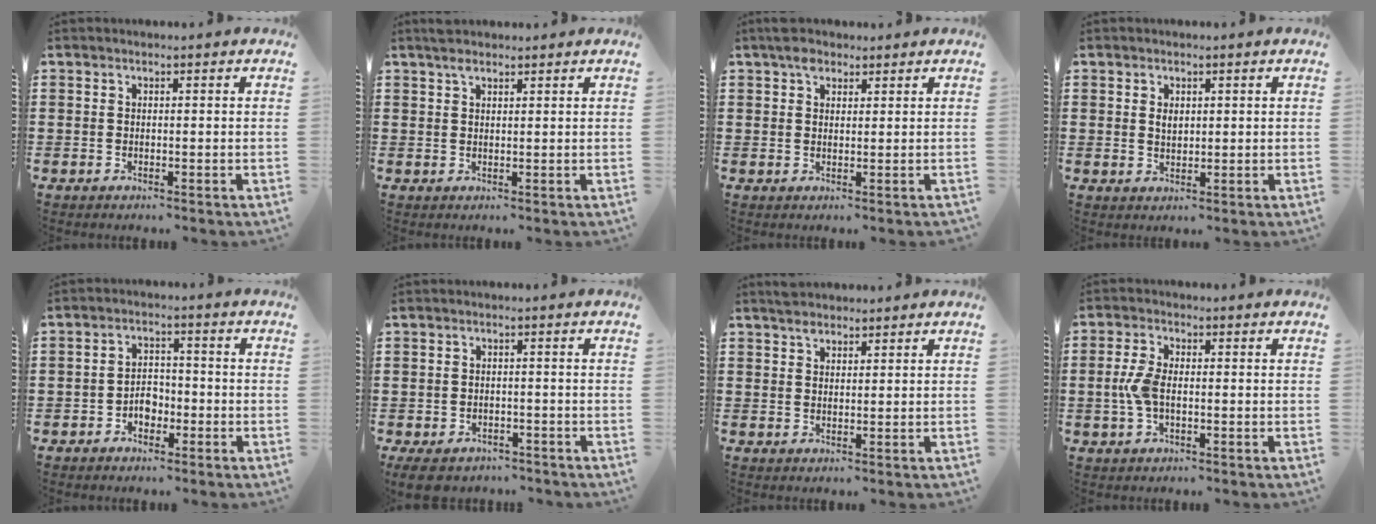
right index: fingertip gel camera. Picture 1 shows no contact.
{"total": 1.8, "force": [1.5, 0.6, 0.8], "torque": [-0.020, 0.003, 0.028]}
{"total": 2.9, "force": [2.1, 1.5, 1.3], "torque": [-0.024, 0.003, 0.038]}
{"total": 1.5, "force": [0.5, 1.0, 1.0], "torque": [-0.022, 0.005, 0.009]}
{"total": 3.3, "force": [-1.6, 2.3, 1.7], "torque": [-0.035, 0.006, -0.033]}
{"total": 2.9, "force": [-2.8, 0.9, 0.5], "torque": [-0.027, -0.002, -0.061]}
{"total": 2.1, "force": [1.9, 0.8, 0.4], "torque": [-0.011, 0.003, 0.036]}
{"total": 4.4, "force": [-0.6, 2.1, 3.8], "torque": [-0.099, -0.006, -0.018]}